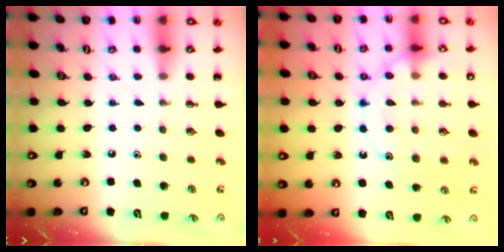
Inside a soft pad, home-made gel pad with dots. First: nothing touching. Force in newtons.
{"total": 14.2, "press": 14.2, "slide": 0.8}